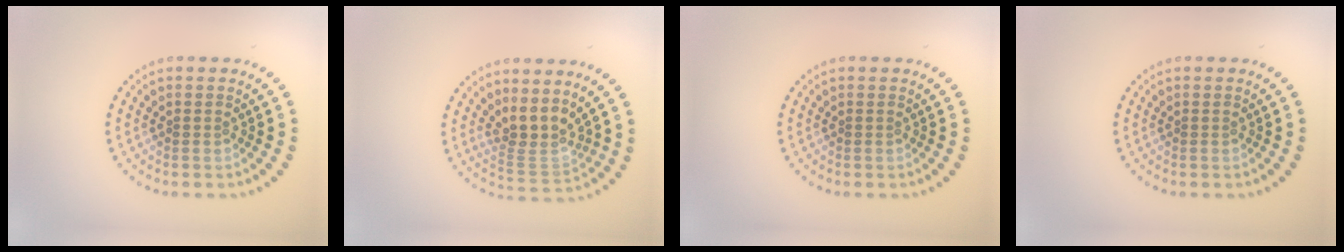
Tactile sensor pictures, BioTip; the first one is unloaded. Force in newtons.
{"total": 3.6, "press": 2.7, "slide": 2.4}
{"total": 0.0}
{"total": 0.0}